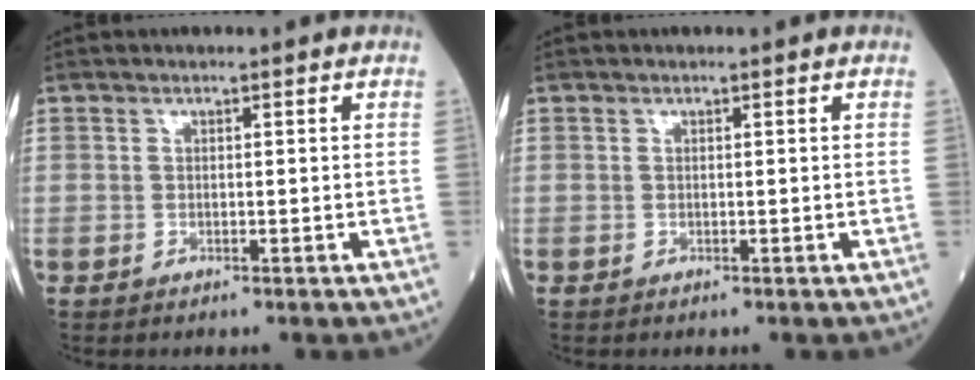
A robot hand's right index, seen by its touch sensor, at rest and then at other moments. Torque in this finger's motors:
{"motor_torque": [0.00, 0.00, 0.01, 0.00]}